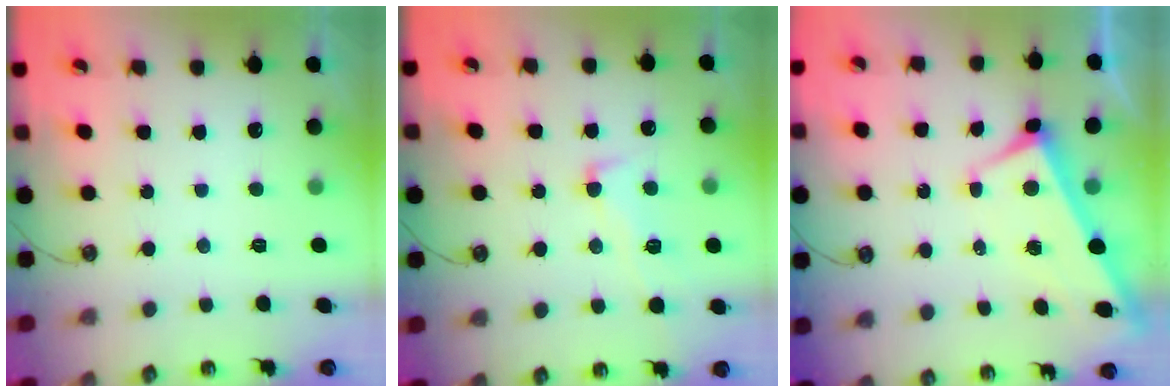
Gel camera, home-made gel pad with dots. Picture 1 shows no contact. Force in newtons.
{"total": 4.4, "press": 4.2, "slide": 1.2}
{"total": 2.9, "press": 2.7, "slide": 0.9}